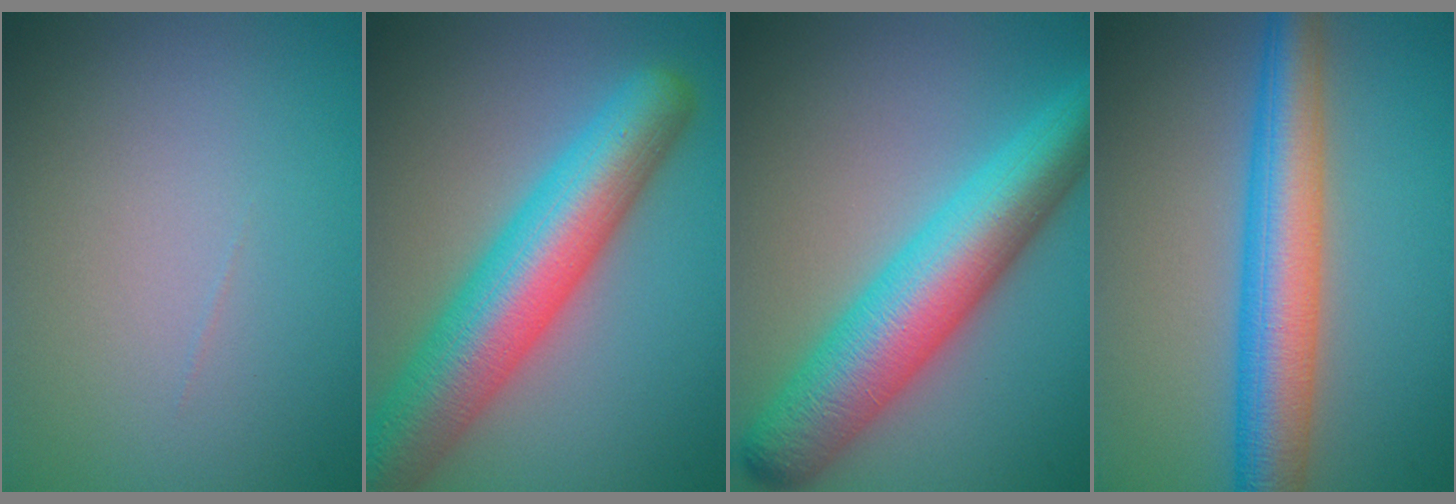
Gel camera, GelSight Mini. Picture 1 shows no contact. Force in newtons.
{"total": 10.0, "press": 10.0, "slide": 0.4}
{"total": 9.5, "press": 9.5, "slide": 0.1}
{"total": 7.1, "press": 7.1, "slide": 0.2}